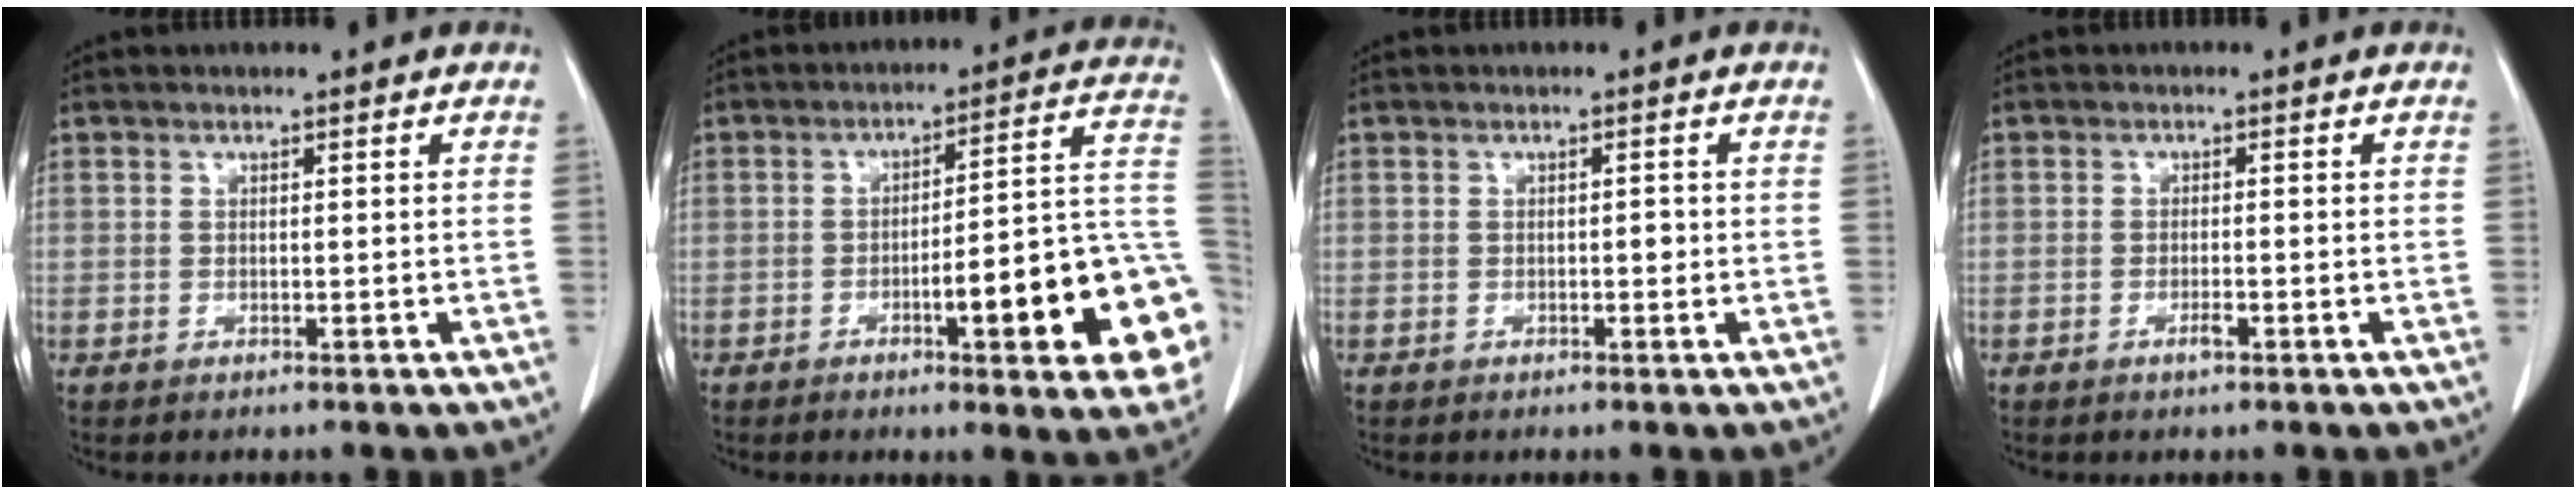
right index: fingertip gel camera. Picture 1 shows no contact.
{"total": 17.3, "force": [-5.4, 2.3, 16.2], "torque": [-0.126, 0.031, -0.062]}
{"total": 0.9, "force": [-0.1, 0.5, 0.8], "torque": [-0.009, 0.002, -0.002]}
{"total": 1.4, "force": [-0.8, 0.2, 1.2], "torque": [-0.022, -0.001, -0.013]}